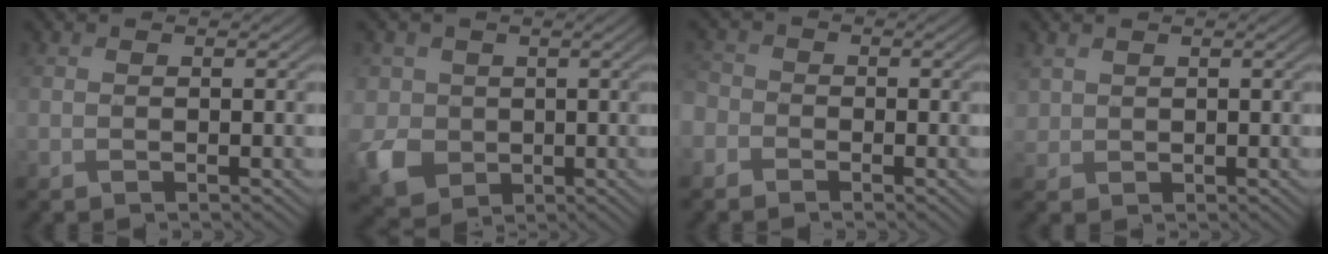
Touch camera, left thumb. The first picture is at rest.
{"total": 6.9, "force": [-0.4, 6.3, 2.8], "torque": [-0.094, -0.017, -0.014]}
{"total": 2.9, "force": [-1.7, 2.2, 0.8], "torque": [-0.030, -0.003, -0.049]}
{"total": 1.8, "force": [1.1, 1.4, 0.3], "torque": [-0.013, -0.003, 0.025]}